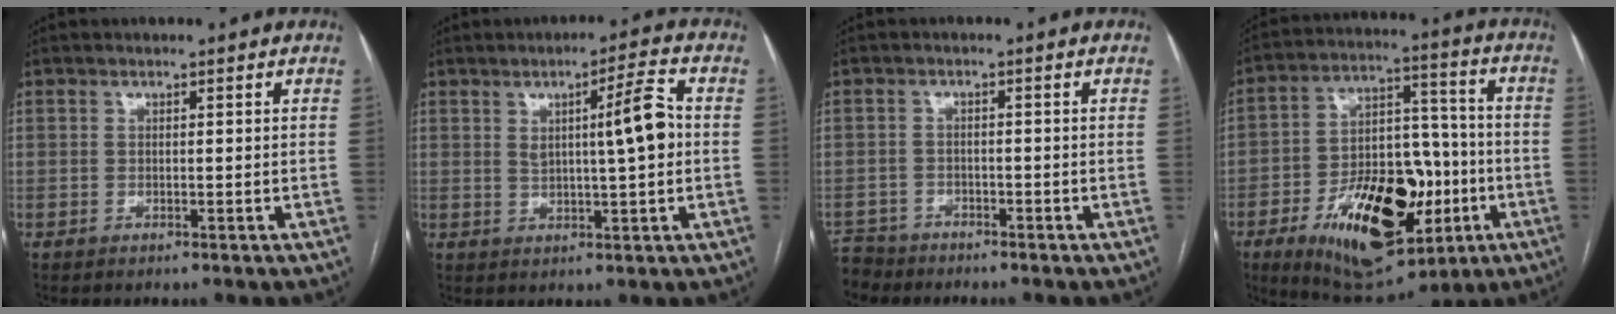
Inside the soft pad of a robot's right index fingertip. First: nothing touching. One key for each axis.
{"total": 7.2, "fx": 1.1, "fy": 0.5, "fz": 7.1, "tx": -0.109, "ty": 0.007, "tz": 0.016}
{"total": 4.6, "fx": -4.2, "fy": 1.6, "fz": -0.8, "tx": 0.018, "ty": -0.009, "tz": -0.082}
{"total": 22.5, "fx": -8.3, "fy": 10.7, "fz": 18.0, "tx": -0.312, "ty": 0.008, "tz": -0.117}